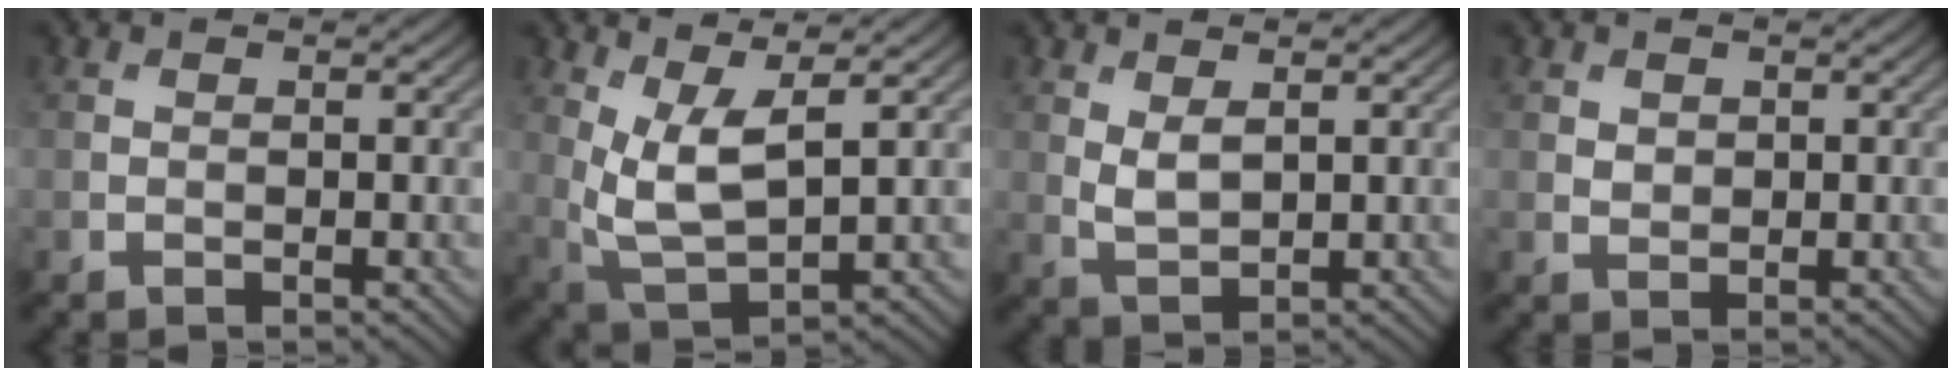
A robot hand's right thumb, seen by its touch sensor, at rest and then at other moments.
{"total": 6.8, "force": [2.5, 2.5, 5.8], "torque": [-0.135, -0.004, 0.056]}
{"total": 2.7, "force": [1.3, 1.2, 2.0], "torque": [-0.052, -0.007, 0.033]}
{"total": 1.3, "force": [0.7, 1.0, 0.5], "torque": [-0.012, -0.003, 0.016]}